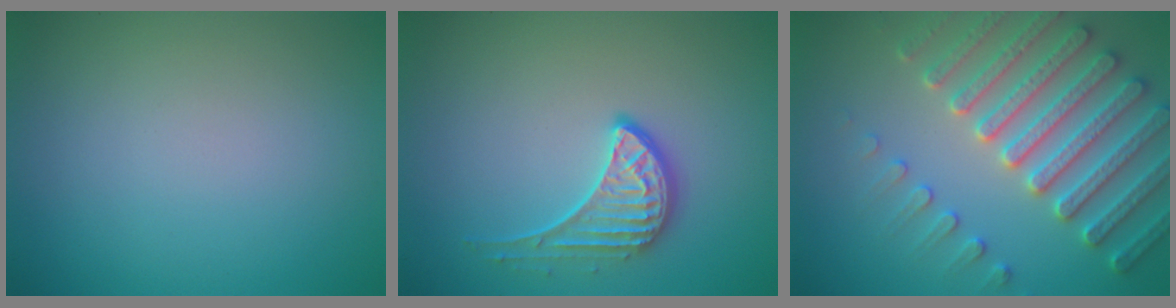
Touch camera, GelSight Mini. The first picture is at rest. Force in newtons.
{"total": 2.7, "press": 2.2, "slide": 1.6}
{"total": 7.2, "press": 7.0, "slide": 1.8}